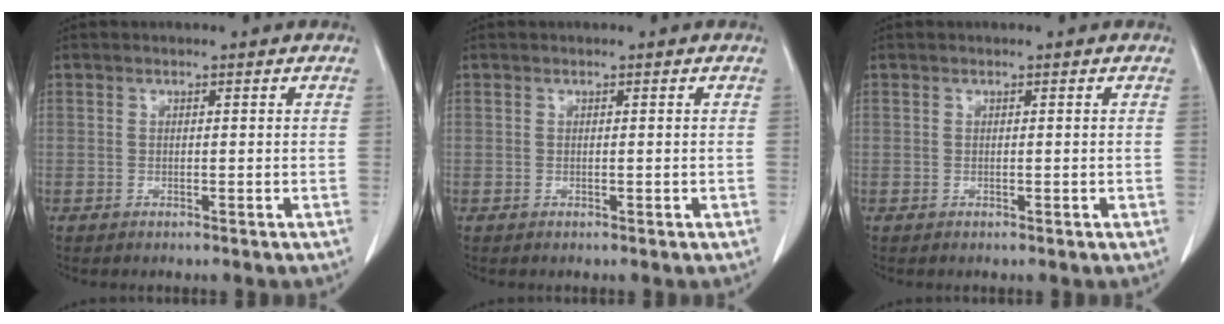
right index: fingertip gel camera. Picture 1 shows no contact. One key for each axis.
{"total": 0.0}
{"total": 0.0}